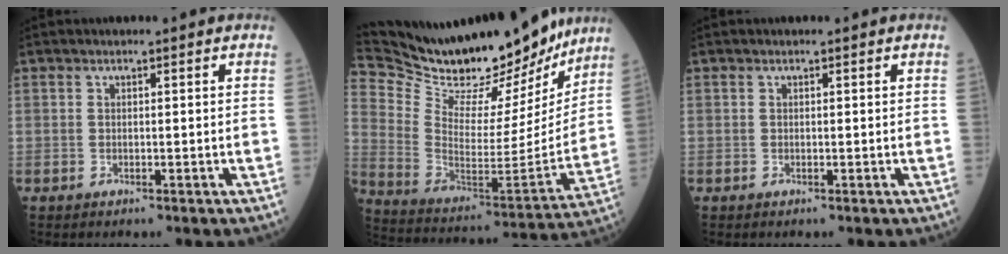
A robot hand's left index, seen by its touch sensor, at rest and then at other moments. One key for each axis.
{"total": 27.9, "fx": 25.2, "fy": 6.9, "fz": 9.8, "tx": -0.180, "ty": -0.040, "tz": 0.377}
{"total": 0.0}